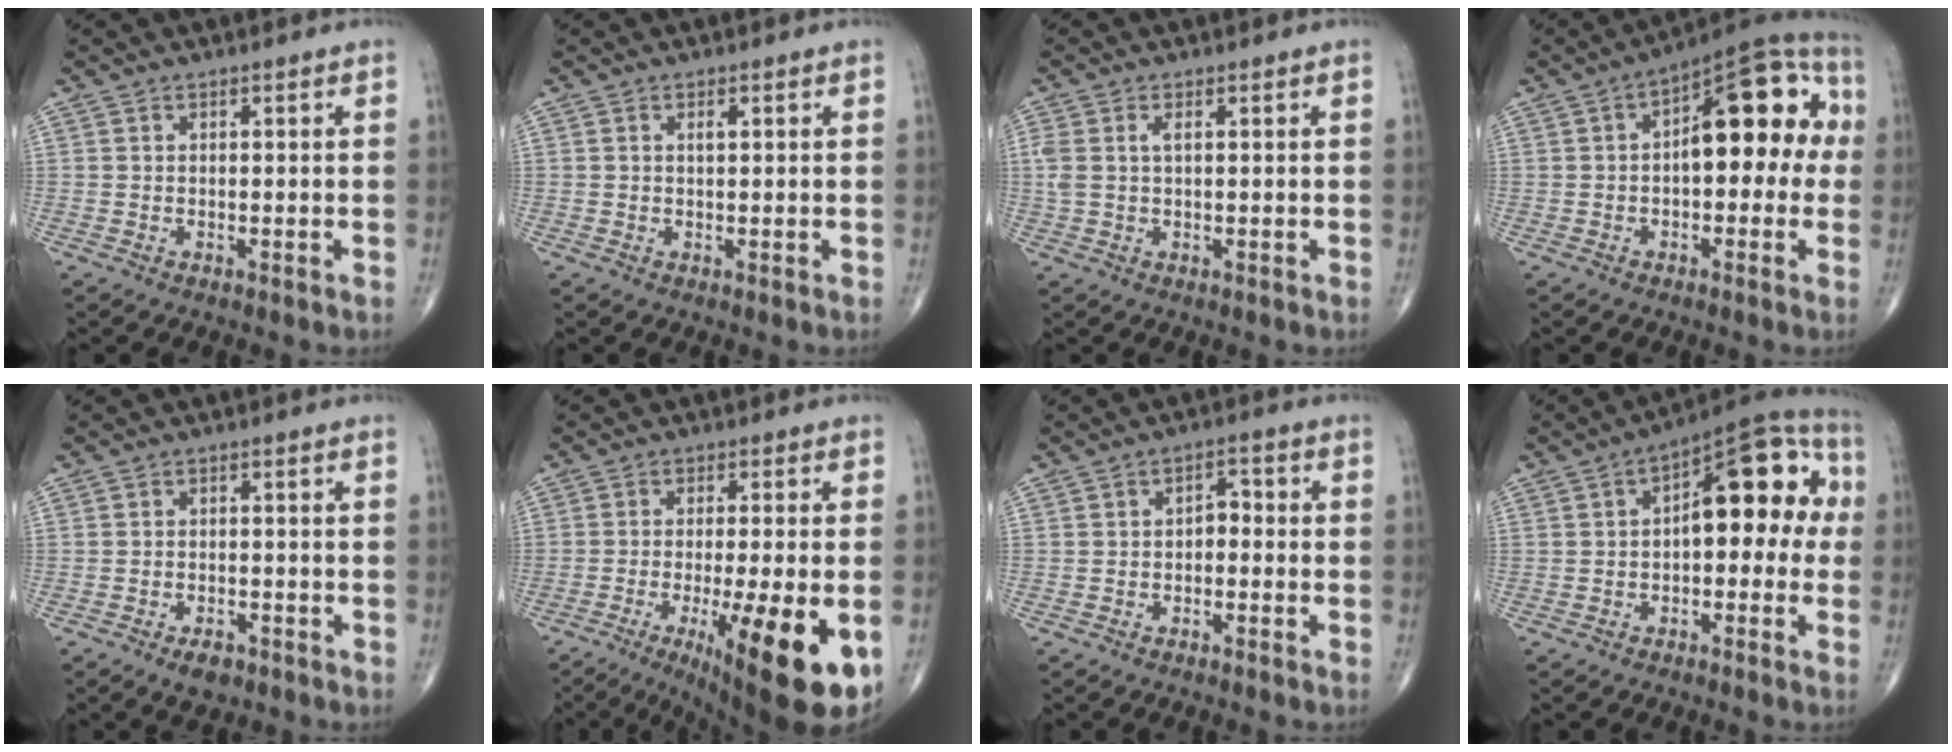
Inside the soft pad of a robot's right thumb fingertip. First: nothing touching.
{"total": 1.1, "force": [0.4, 0.4, 0.9], "torque": [-0.017, 0.001, 0.005]}
{"total": 3.7, "force": [0.9, 1.8, 3.1], "torque": [-0.092, 0.014, 0.022]}
{"total": 16.7, "force": [1.4, 8.0, 14.6], "torque": [-0.160, 0.044, 0.008]}
{"total": 3.4, "force": [-2.1, 1.8, 1.9], "torque": [-0.026, 0.005, -0.029]}
{"total": 17.9, "force": [-6.2, 3.9, 16.4], "torque": [-0.208, -0.018, -0.077]}
{"total": 3.1, "force": [-0.7, 2.0, 2.3], "torque": [-0.021, 0.020, -0.021]}
{"total": 15.7, "force": [1.1, 7.7, 13.6], "torque": [-0.145, 0.044, 0.004]}